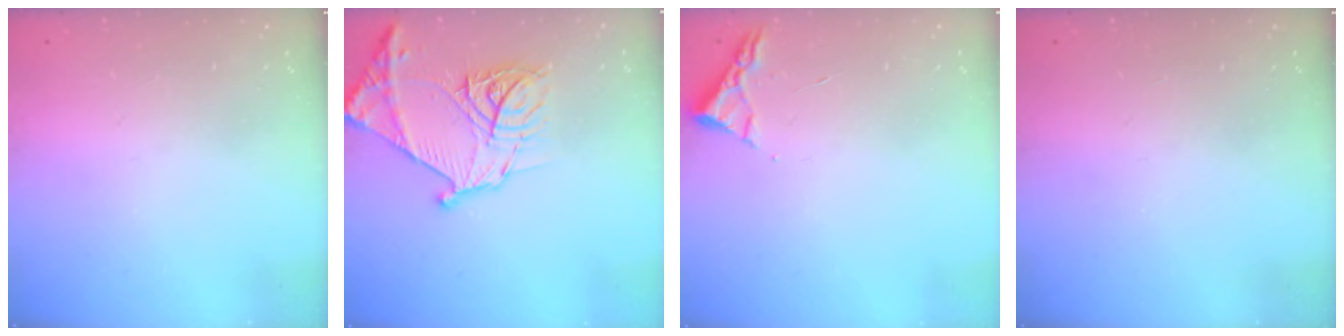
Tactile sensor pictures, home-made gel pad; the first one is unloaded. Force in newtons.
{"total": 19.4, "press": 19.3, "slide": 2.0}
{"total": 3.0, "press": 2.9, "slide": 0.4}
{"total": 0.0}